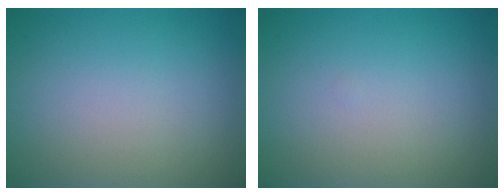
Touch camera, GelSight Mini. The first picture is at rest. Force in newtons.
{"total": 0.0}